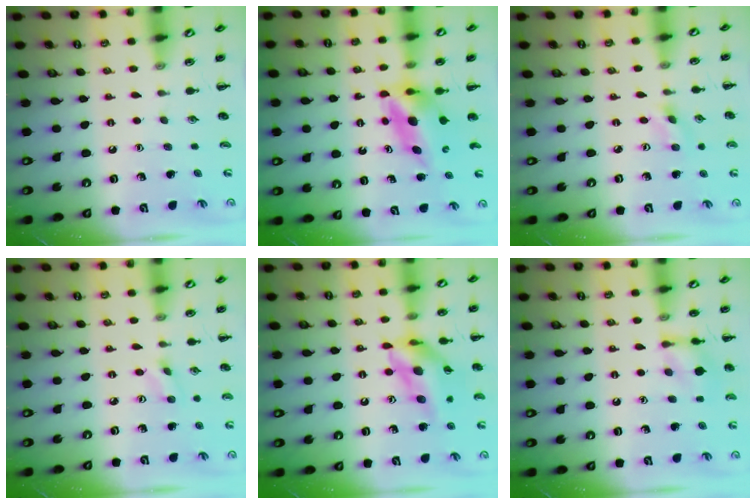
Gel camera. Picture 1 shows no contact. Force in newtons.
{"total": 6.5, "press": 6.4, "slide": 1.3}
{"total": 1.4, "press": 1.3, "slide": 0.5}
{"total": 2.5, "press": 2.4, "slide": 0.9}
{"total": 13.8, "press": 13.0, "slide": 4.6}
{"total": 8.7, "press": 8.7, "slide": 0.5}